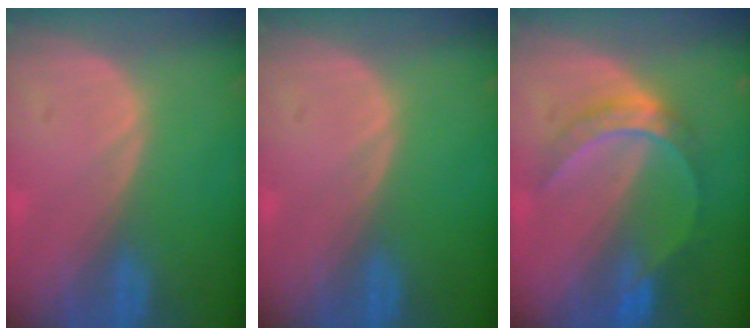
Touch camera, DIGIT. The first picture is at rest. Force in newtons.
{"total": 0.0}
{"total": 6.1, "press": 5.7, "slide": 2.2}